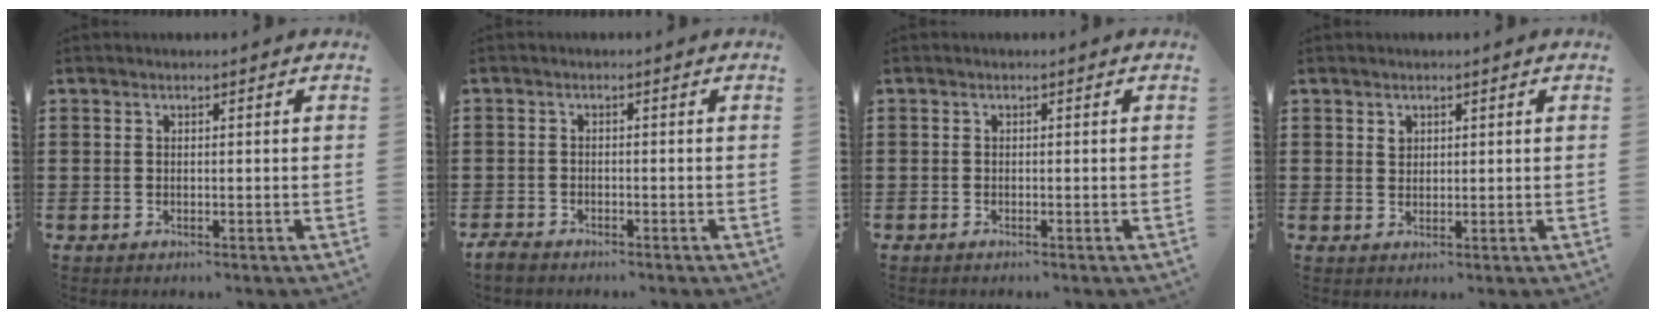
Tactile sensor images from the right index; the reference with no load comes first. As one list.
[{"total": 1.7, "force": [-1.6, 0.5, 0.2], "torque": [-0.016, 0.001, -0.037]}, {"total": 0.5, "force": [-0.5, 0.1, 0.0], "torque": [-0.002, -0.001, -0.010]}, {"total": 1.4, "force": [0.8, 1.0, 0.5], "torque": [-0.012, 0.002, 0.016]}]